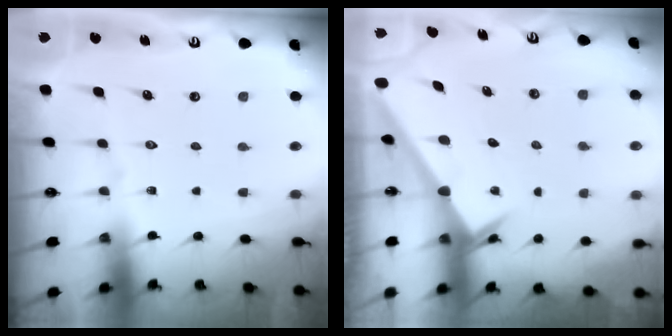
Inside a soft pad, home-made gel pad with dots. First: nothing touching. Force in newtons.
{"total": 2.0, "press": 2.0, "slide": 0.2}